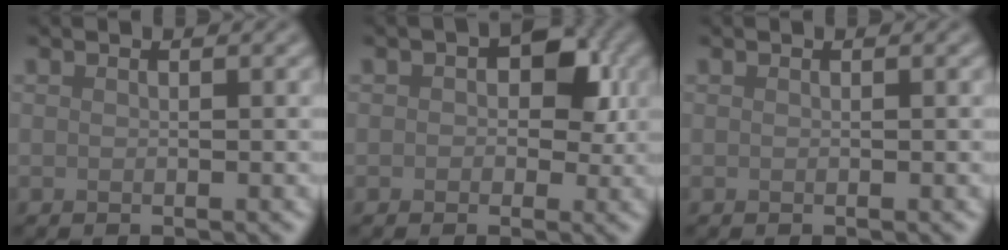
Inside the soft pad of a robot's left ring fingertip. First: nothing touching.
{"total": 3.6, "force": [0.7, 2.6, 2.4], "torque": [-0.013, 0.007, 0.001]}
{"total": 0.0}